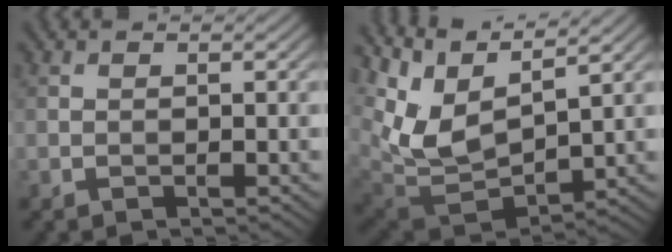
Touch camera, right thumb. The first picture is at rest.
{"total": 11.2, "force": [5.1, 4.6, 8.9], "torque": [-0.222, 0.000, 0.106]}